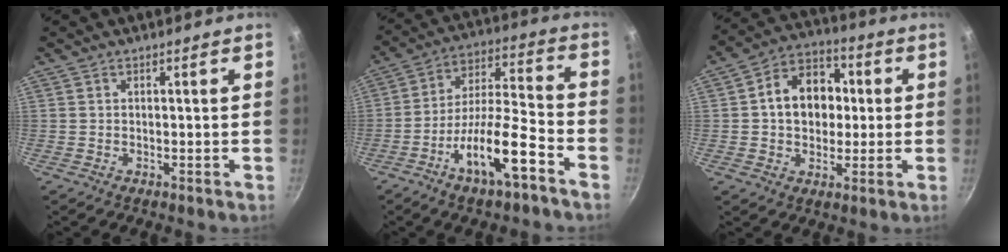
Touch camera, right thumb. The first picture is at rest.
{"total": 14.5, "force": [-7.7, 3.9, 11.7], "torque": [-0.196, 0.052, -0.137]}
{"total": 12.7, "force": [1.1, 9.8, 8.1], "torque": [-0.088, 0.021, 0.005]}